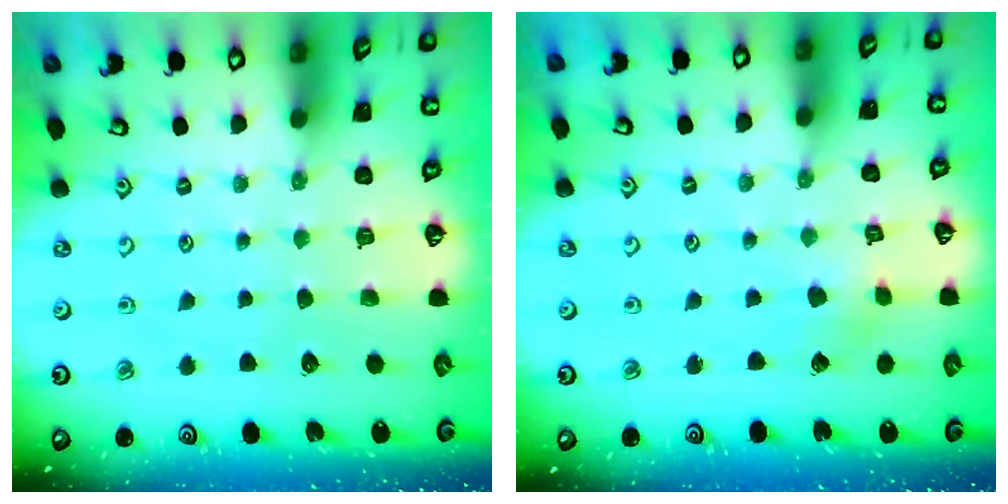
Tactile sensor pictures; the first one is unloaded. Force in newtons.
{"total": 2.1, "press": 2.1, "slide": 0.1}